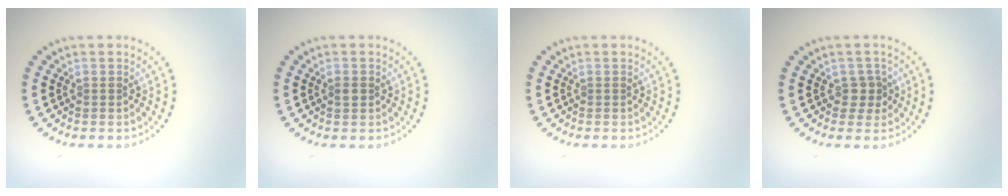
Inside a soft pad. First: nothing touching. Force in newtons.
{"total": 1.0, "press": 1.0, "slide": 0.1}
{"total": 0.0}
{"total": 1.7, "press": 1.4, "slide": 1.0}